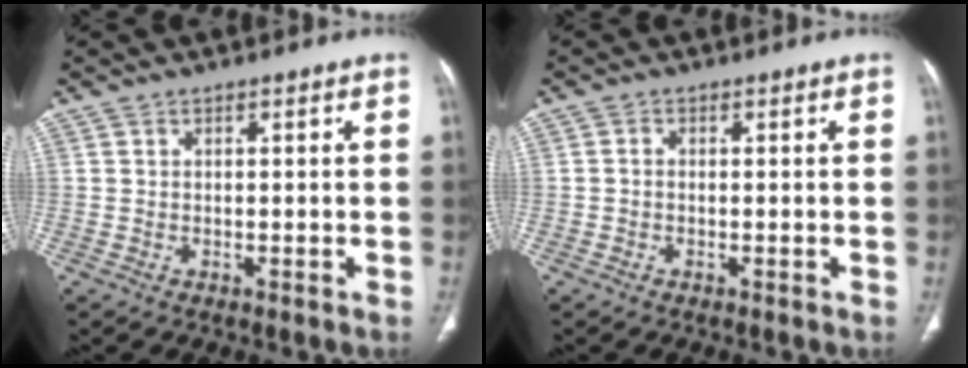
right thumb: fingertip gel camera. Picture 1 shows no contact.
{"total": 0.9, "force": [-0.2, 0.7, 0.6], "torque": [-0.008, 0.002, -0.006]}